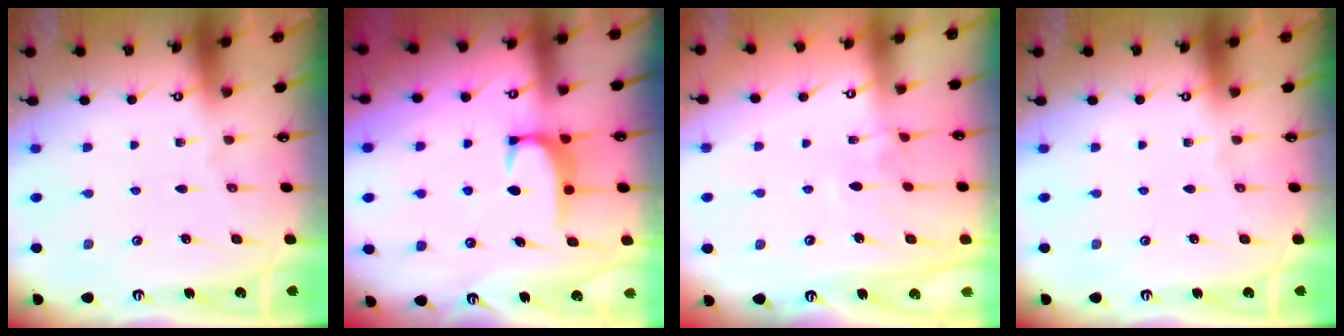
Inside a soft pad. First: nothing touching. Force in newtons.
{"total": 2.0, "press": 2.0, "slide": 0.6}
{"total": 3.3, "press": 3.3, "slide": 0.3}
{"total": 0.0}